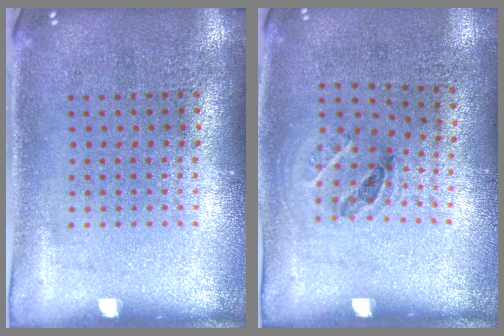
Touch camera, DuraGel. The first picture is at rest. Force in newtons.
{"total": 1.2, "press": 0.7, "slide": 0.9}